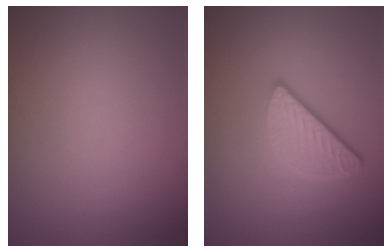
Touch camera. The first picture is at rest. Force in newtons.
{"total": 3.2, "press": 2.5, "slide": 2.0}